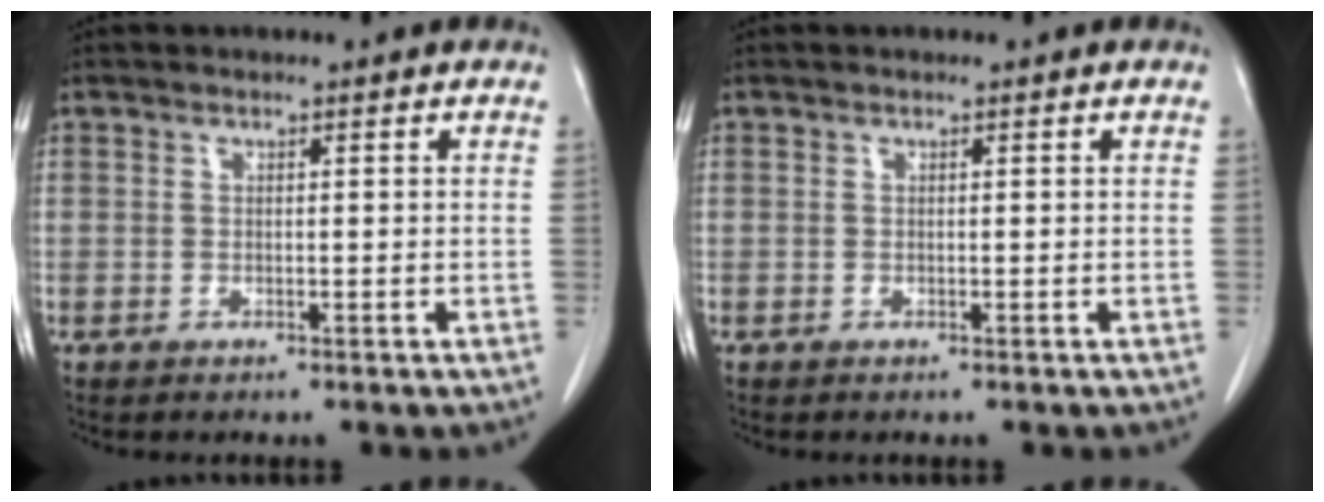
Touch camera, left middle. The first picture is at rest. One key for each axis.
{"total": 0.0}